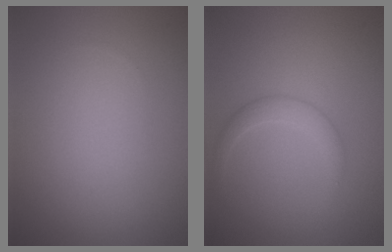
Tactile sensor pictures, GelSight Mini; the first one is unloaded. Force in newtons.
{"total": 1.9, "press": 1.9, "slide": 0.1}